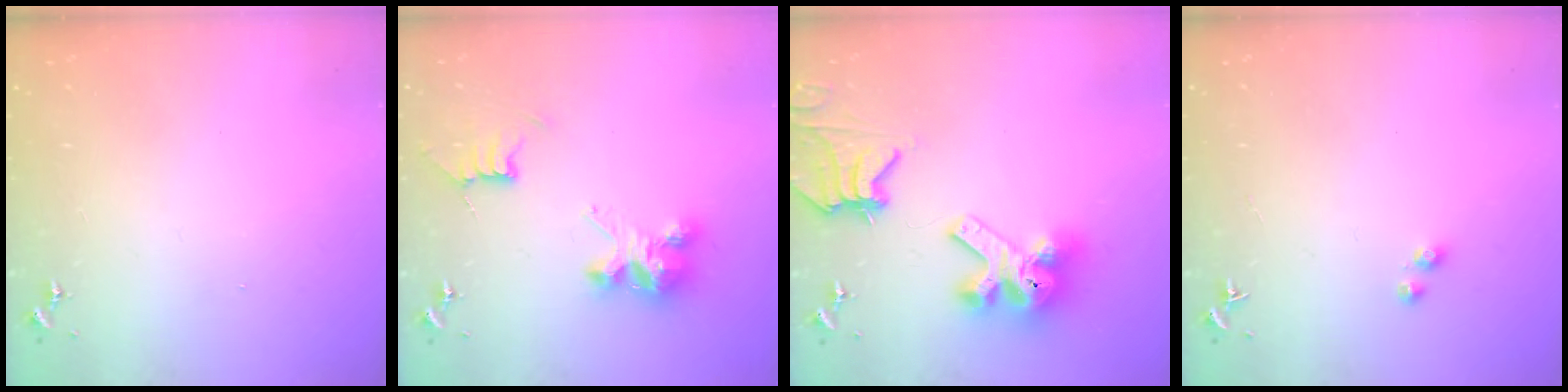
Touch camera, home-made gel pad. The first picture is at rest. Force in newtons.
{"total": 8.5, "press": 8.5, "slide": 0.4}
{"total": 15.5, "press": 15.4, "slide": 2.1}
{"total": 2.7, "press": 2.6, "slide": 0.9}